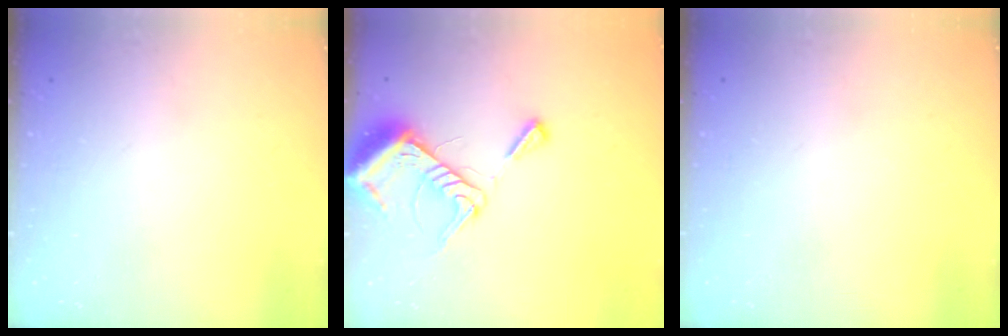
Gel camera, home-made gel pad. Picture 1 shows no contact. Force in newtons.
{"total": 10.6, "press": 10.6, "slide": 1.1}
{"total": 0.0}